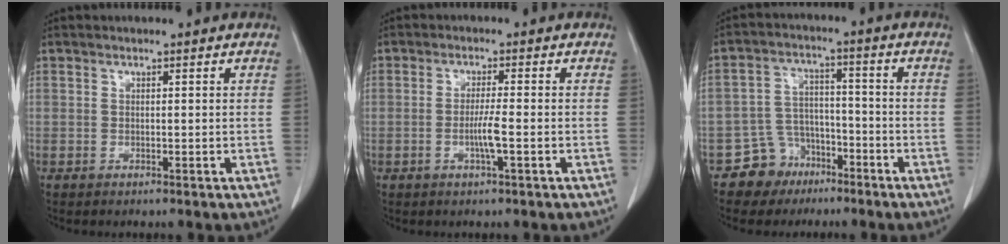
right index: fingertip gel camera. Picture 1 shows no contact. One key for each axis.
{"total": 3.5, "fx": -1.1, "fy": 0.0, "fz": 3.3, "tx": -0.066, "ty": -0.003, "tz": -0.020}
{"total": 7.3, "fx": -4.7, "fy": 5.6, "fz": 0.7, "tx": -0.006, "ty": 0.021, "tz": -0.076}